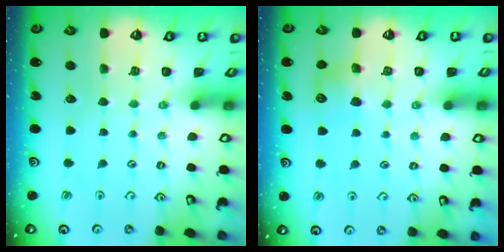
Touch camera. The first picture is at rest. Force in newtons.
{"total": 6.7, "press": 6.7, "slide": 0.4}